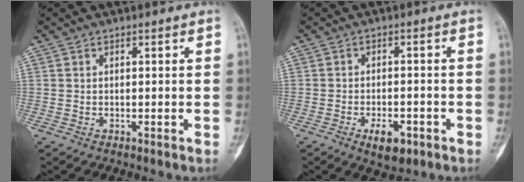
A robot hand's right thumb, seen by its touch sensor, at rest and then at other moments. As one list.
[{"total": 5.5, "force": [-2.7, 2.7, 4.0], "torque": [-0.056, 0.009, -0.035]}]